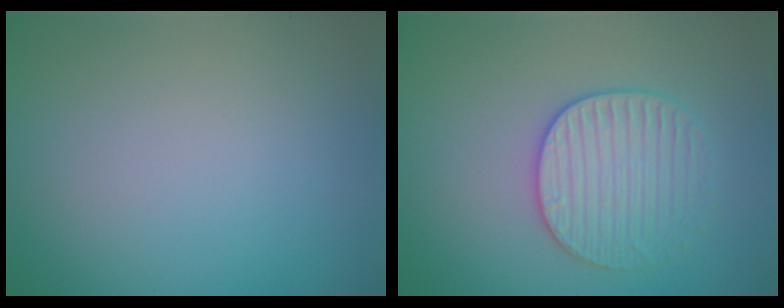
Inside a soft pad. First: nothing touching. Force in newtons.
{"total": 3.2, "press": 3.1, "slide": 0.5}